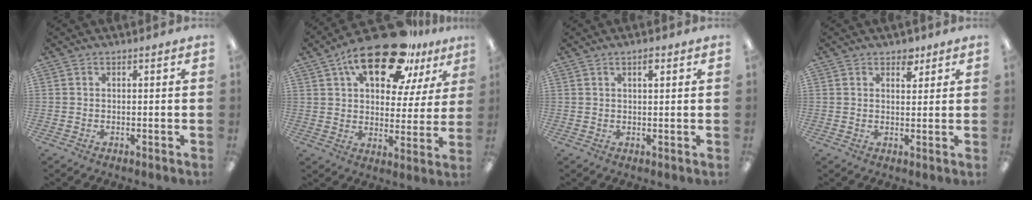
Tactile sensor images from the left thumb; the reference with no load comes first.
{"total": 21.1, "force": [13.5, 9.3, 13.3], "torque": [-0.212, -0.065, 0.226]}
{"total": 2.6, "force": [1.5, 0.9, 1.9], "torque": [-0.025, -0.002, 0.021]}
{"total": 3.8, "force": [2.4, 2.3, 1.7], "torque": [-0.005, -0.008, 0.037]}